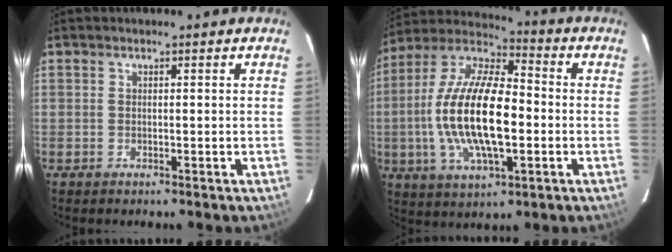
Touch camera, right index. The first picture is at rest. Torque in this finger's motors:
{"motor_torque": [1.43, -0.59, 1.06, 0.21]}